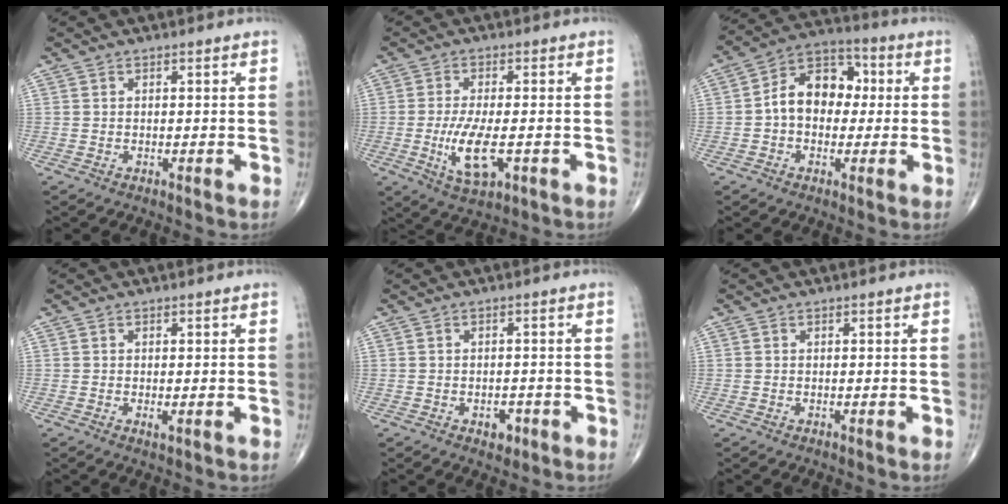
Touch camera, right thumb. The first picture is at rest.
{"total": 8.4, "force": [-2.0, 3.1, 7.5], "torque": [-0.143, -0.010, -0.029]}
{"total": 11.7, "force": [0.3, 8.5, 8.1], "torque": [-0.102, 0.034, -0.008]}
{"total": 1.0, "force": [-0.2, 0.4, 0.9], "torque": [-0.018, -0.005, -0.003]}
{"total": 2.4, "force": [-1.1, 1.7, 1.3], "torque": [-0.003, 0.005, -0.011]}
{"total": 0.0}